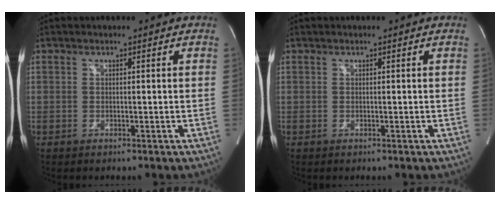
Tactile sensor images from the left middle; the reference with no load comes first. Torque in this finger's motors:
{"motor_torque": [0.08, 0.02, -0.09, 0.00]}